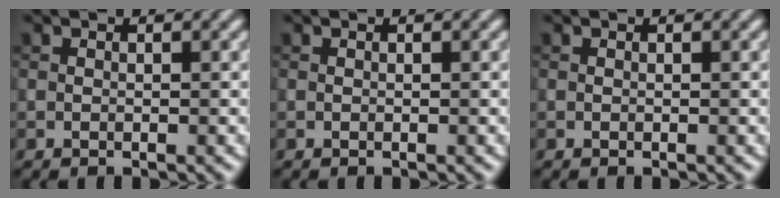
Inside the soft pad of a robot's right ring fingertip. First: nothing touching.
{"total": 0.0}
{"total": 0.0}